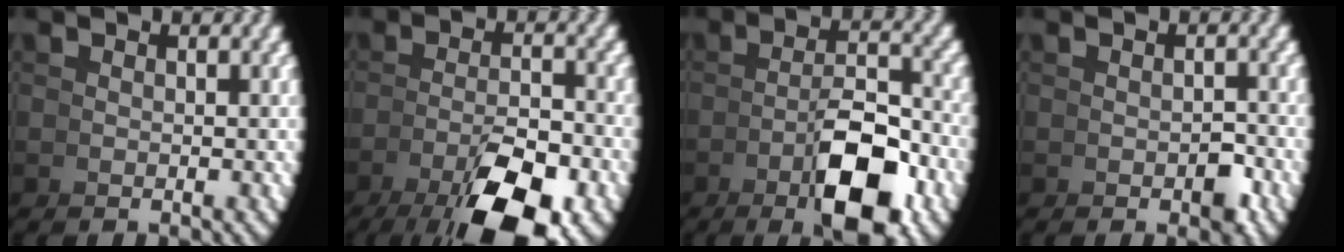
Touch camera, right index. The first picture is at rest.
{"total": 9.7, "force": [-4.2, 3.6, 7.9], "torque": [-0.108, -0.027, -0.052]}
{"total": 8.0, "force": [-2.6, 2.7, 7.1], "torque": [-0.094, -0.017, -0.036]}
{"total": 1.6, "force": [-0.8, 0.8, 1.0], "torque": [-0.004, 0.002, -0.017]}